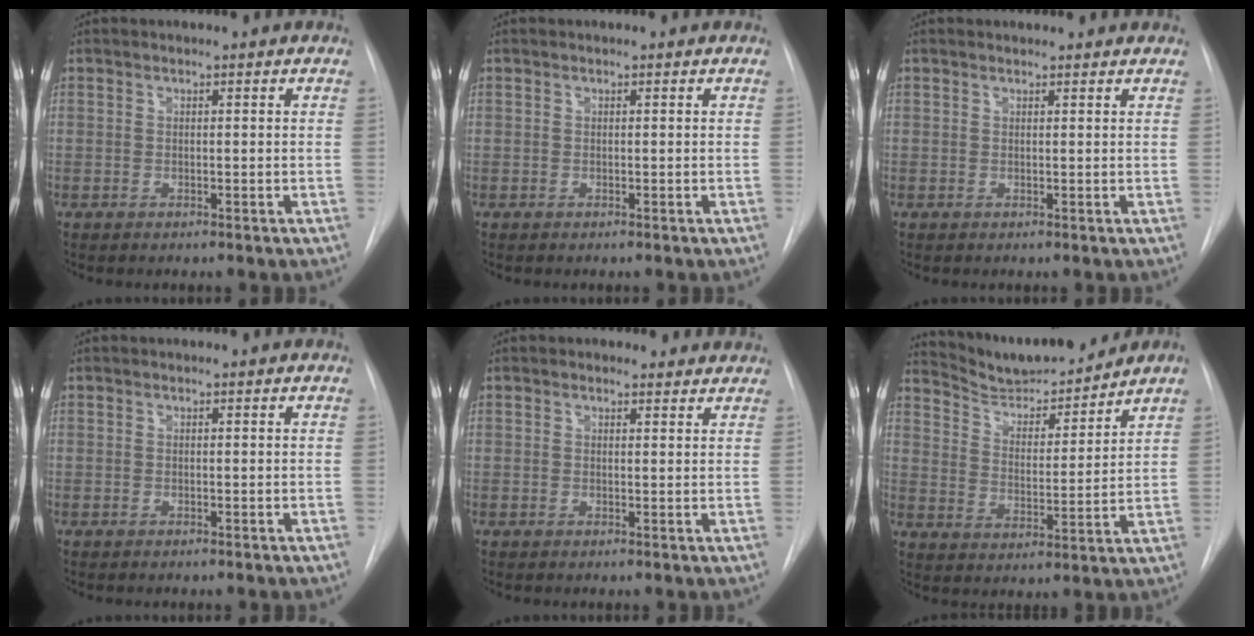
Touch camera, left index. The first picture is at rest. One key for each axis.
{"total": 0.0}
{"total": 2.3, "fx": 2.3, "fy": 0.4, "fz": 0.1, "tx": -0.010, "ty": 0.011, "tz": 0.023}
{"total": 0.0}
{"total": 2.8, "fx": 2.5, "fy": 1.2, "fz": 0.2, "tx": 0.001, "ty": -0.003, "tz": 0.016}
{"total": 11.7, "fx": 11.2, "fy": 0.9, "fz": 3.2, "tx": -0.056, "ty": -0.007, "tz": 0.196}